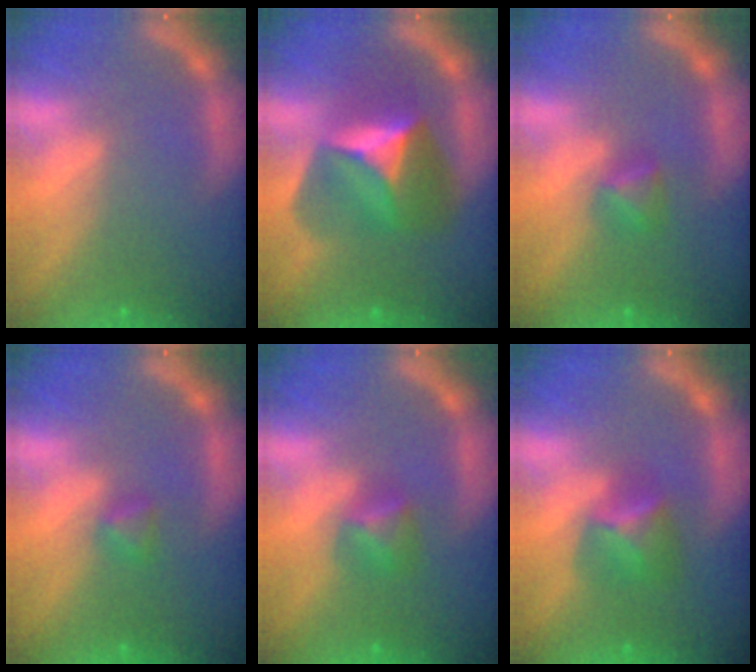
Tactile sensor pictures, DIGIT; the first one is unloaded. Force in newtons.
{"total": 7.4}
{"total": 1.9}
{"total": 1.4}
{"total": 2.4}
{"total": 3.4}